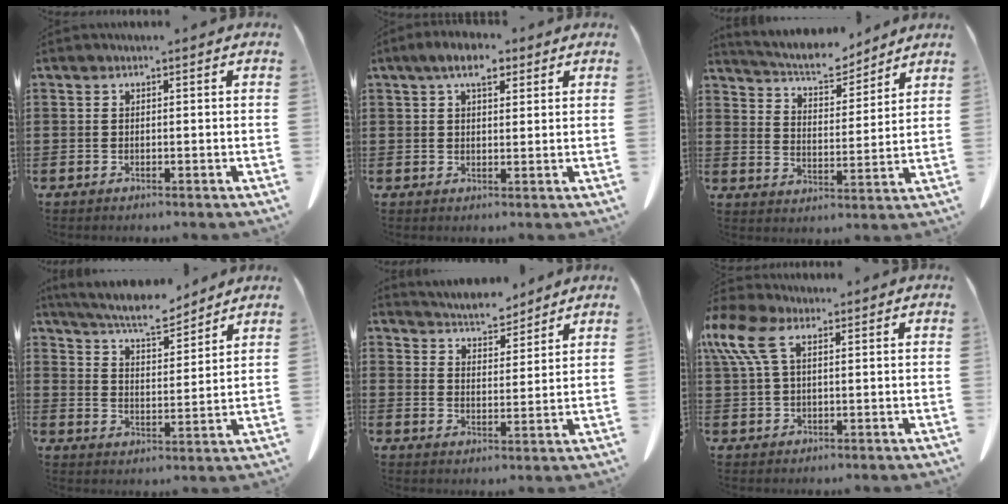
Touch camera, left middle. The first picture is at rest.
{"total": 5.7, "force": [3.6, 2.5, 3.8], "torque": [-0.068, 0.005, 0.059]}
{"total": 6.5, "force": [6.2, 1.0, 1.7], "torque": [-0.061, -0.032, 0.108]}
{"total": 7.7, "force": [7.0, 0.9, 3.2], "torque": [-0.087, -0.027, 0.125]}
{"total": 5.2, "force": [5.1, 0.8, 0.4], "torque": [-0.029, -0.023, 0.093]}
{"total": 8.0, "force": [3.3, 3.8, 6.2], "torque": [-0.156, 0.002, 0.056]}